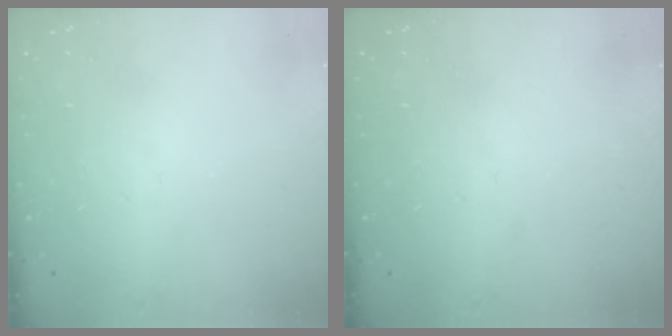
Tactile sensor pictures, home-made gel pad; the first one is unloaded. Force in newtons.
{"total": 0.0}